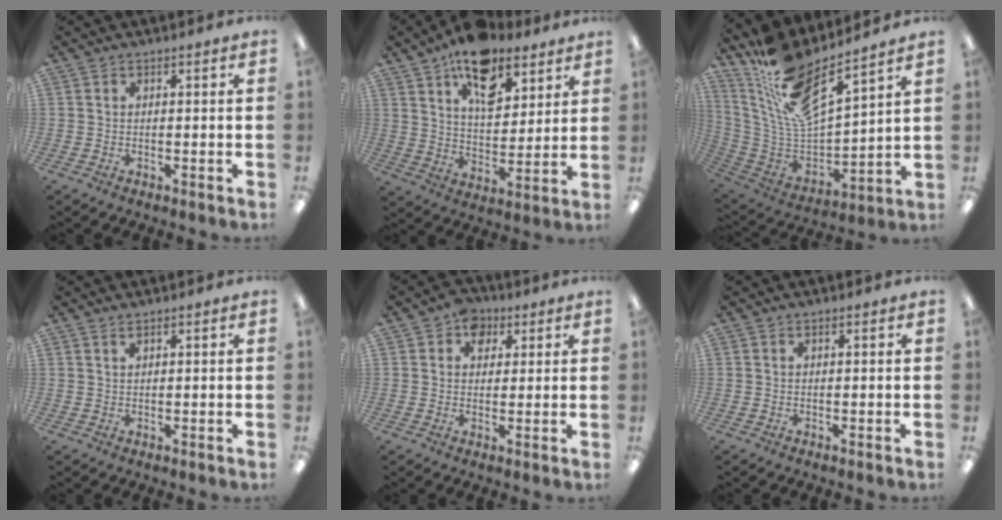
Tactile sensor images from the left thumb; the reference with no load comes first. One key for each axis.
{"total": 15.7, "fx": 10.5, "fy": 8.2, "fz": 8.3, "tx": -0.120, "ty": -0.055, "tz": 0.185}
{"total": 15.6, "fx": 12.1, "fy": 3.2, "fz": 9.2, "tx": -0.205, "ty": -0.103, "tz": 0.211}
{"total": 1.0, "fx": 0.7, "fy": 0.3, "fz": 0.6, "tx": -0.013, "ty": 0.001, "tz": 0.013}
{"total": 5.2, "fx": 2.5, "fy": 4.1, "fz": 2.0, "tx": -0.018, "ty": 0.000, "tz": 0.040}
{"total": 0.0}